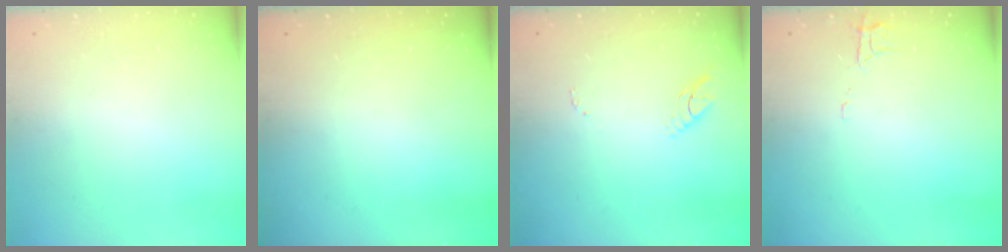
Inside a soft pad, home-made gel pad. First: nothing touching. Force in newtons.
{"total": 0.0}
{"total": 4.8, "press": 4.8, "slide": 0.5}
{"total": 5.6, "press": 5.6, "slide": 0.3}